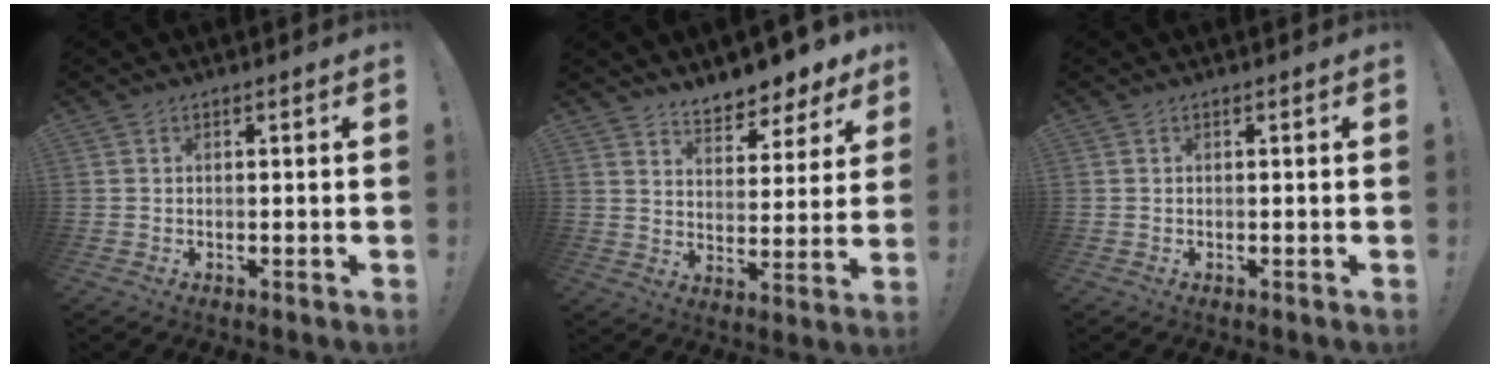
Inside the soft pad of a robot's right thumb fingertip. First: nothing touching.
{"total": 8.0, "force": [7.1, 2.8, 2.4], "torque": [-0.028, -0.067, 0.128]}
{"total": 0.0}